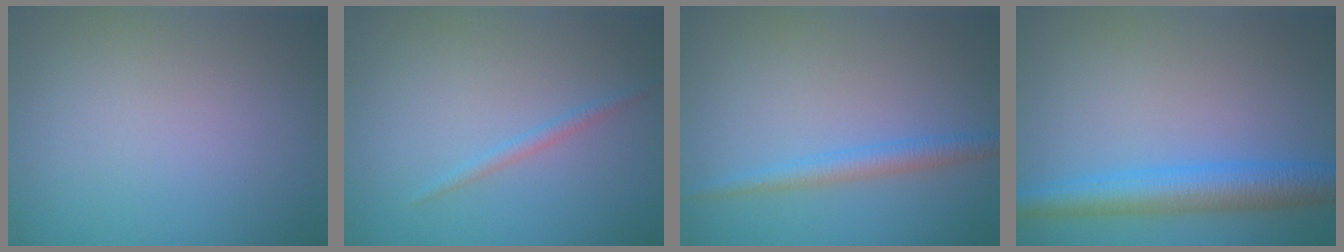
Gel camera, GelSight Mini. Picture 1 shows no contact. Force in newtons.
{"total": 1.0, "press": 1.0, "slide": 0.1}
{"total": 2.1, "press": 2.1, "slide": 0.1}
{"total": 4.9, "press": 4.9, "slide": 0.3}